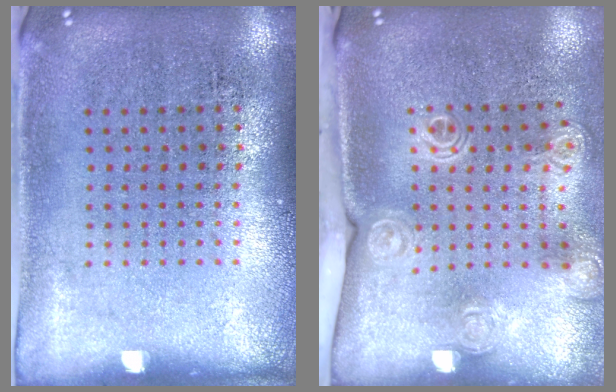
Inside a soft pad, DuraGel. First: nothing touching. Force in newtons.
{"total": 1.9, "press": 1.5, "slide": 1.3}